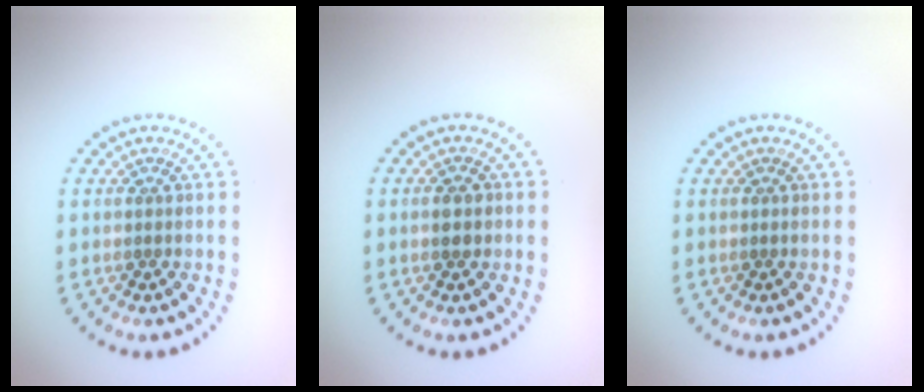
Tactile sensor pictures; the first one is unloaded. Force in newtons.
{"total": 1.2, "press": 1.2, "slide": 0.1}
{"total": 0.0}